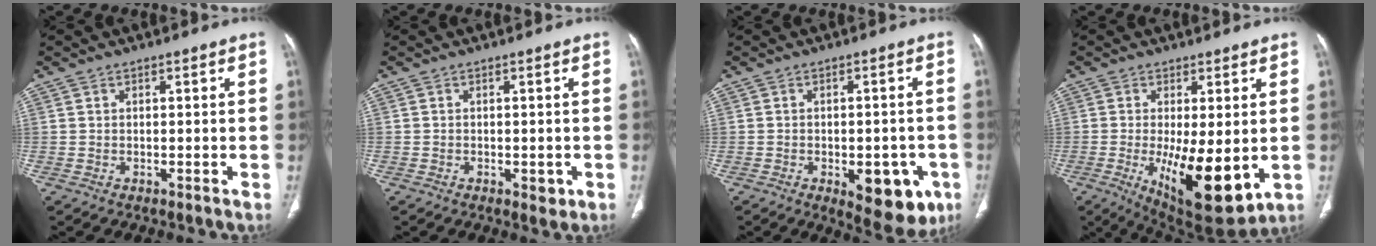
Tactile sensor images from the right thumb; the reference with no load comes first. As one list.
[{"total": 2.2, "force": [-0.7, 1.3, 1.7], "torque": [-0.014, 0.000, -0.005]}, {"total": 12.0, "force": [-4.6, 5.9, 9.5], "torque": [-0.088, 0.009, -0.047]}, {"total": 14.5, "force": [-2.6, 5.1, 13.3], "torque": [-0.210, -0.030, -0.023]}]